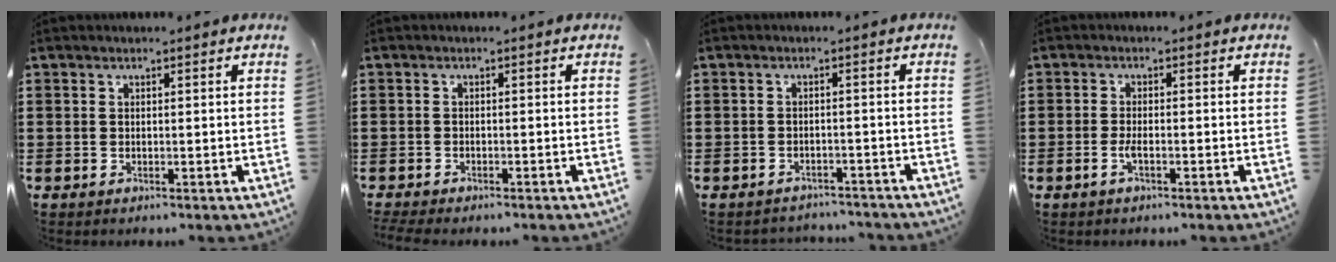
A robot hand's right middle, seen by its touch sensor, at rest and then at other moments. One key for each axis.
{"total": 1.0, "fx": -1.0, "fy": 0.0, "fz": 0.2, "tx": -0.008, "ty": -0.004, "tz": -0.019}
{"total": 1.9, "fx": -1.9, "fy": 0.2, "fz": -0.1, "tx": -0.006, "ty": -0.001, "tz": -0.043}
{"total": 1.9, "fx": -0.8, "fy": 0.4, "fz": 1.7, "tx": -0.040, "ty": -0.003, "tz": -0.016}